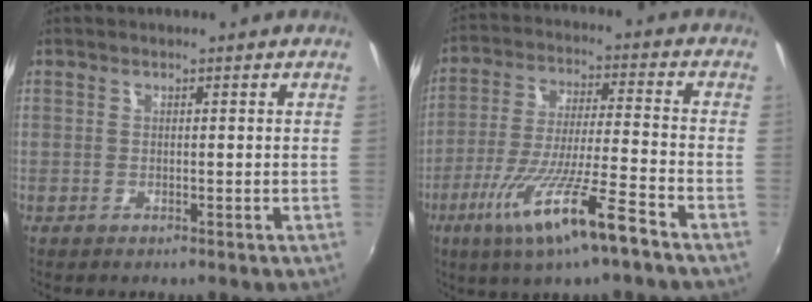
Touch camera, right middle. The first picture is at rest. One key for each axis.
{"total": 14.7, "fx": -8.5, "fy": 0.6, "fz": 12.0, "tx": -0.240, "ty": -0.030, "tz": -0.151}